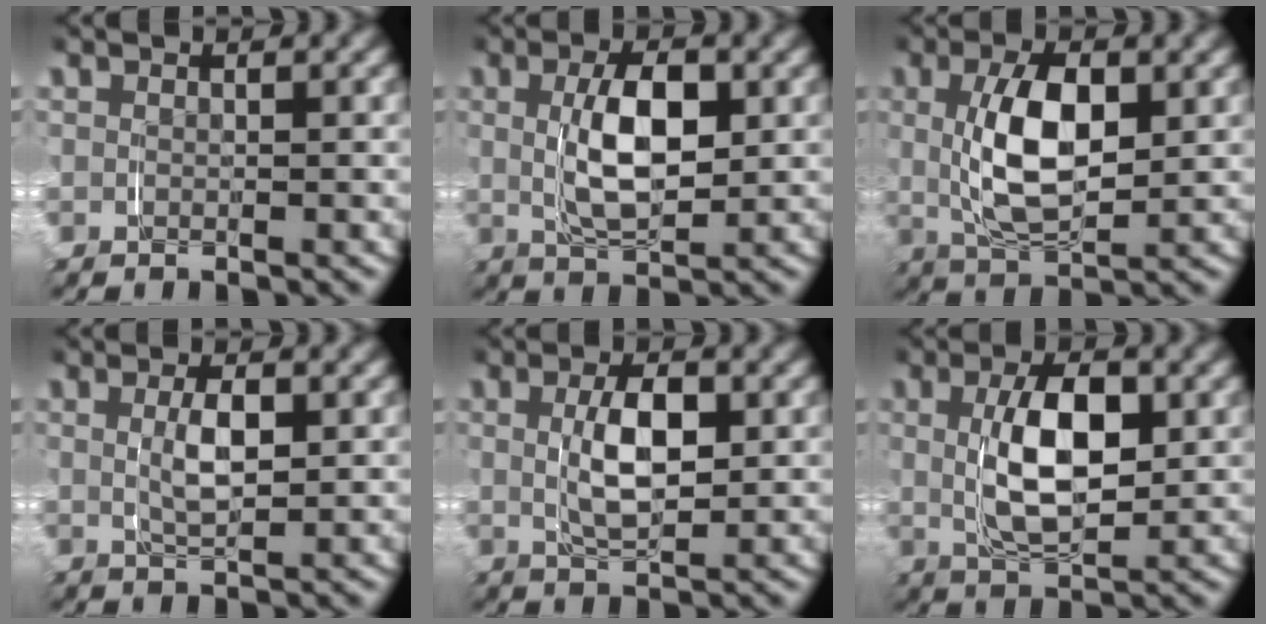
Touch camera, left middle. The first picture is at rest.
{"total": 2.6, "force": [0.7, 0.3, 2.5], "torque": [-0.028, 0.001, 0.017]}
{"total": 3.2, "force": [1.0, 0.3, 3.0], "torque": [-0.039, 0.005, 0.016]}
{"total": 1.3, "force": [0.8, -0.9, 0.4], "torque": [-0.002, -0.001, 0.019]}
{"total": 1.7, "force": [0.7, -0.1, 1.6], "torque": [-0.017, 0.000, 0.016]}
{"total": 3.3, "force": [0.8, 0.6, 3.1], "torque": [-0.035, 0.003, 0.016]}